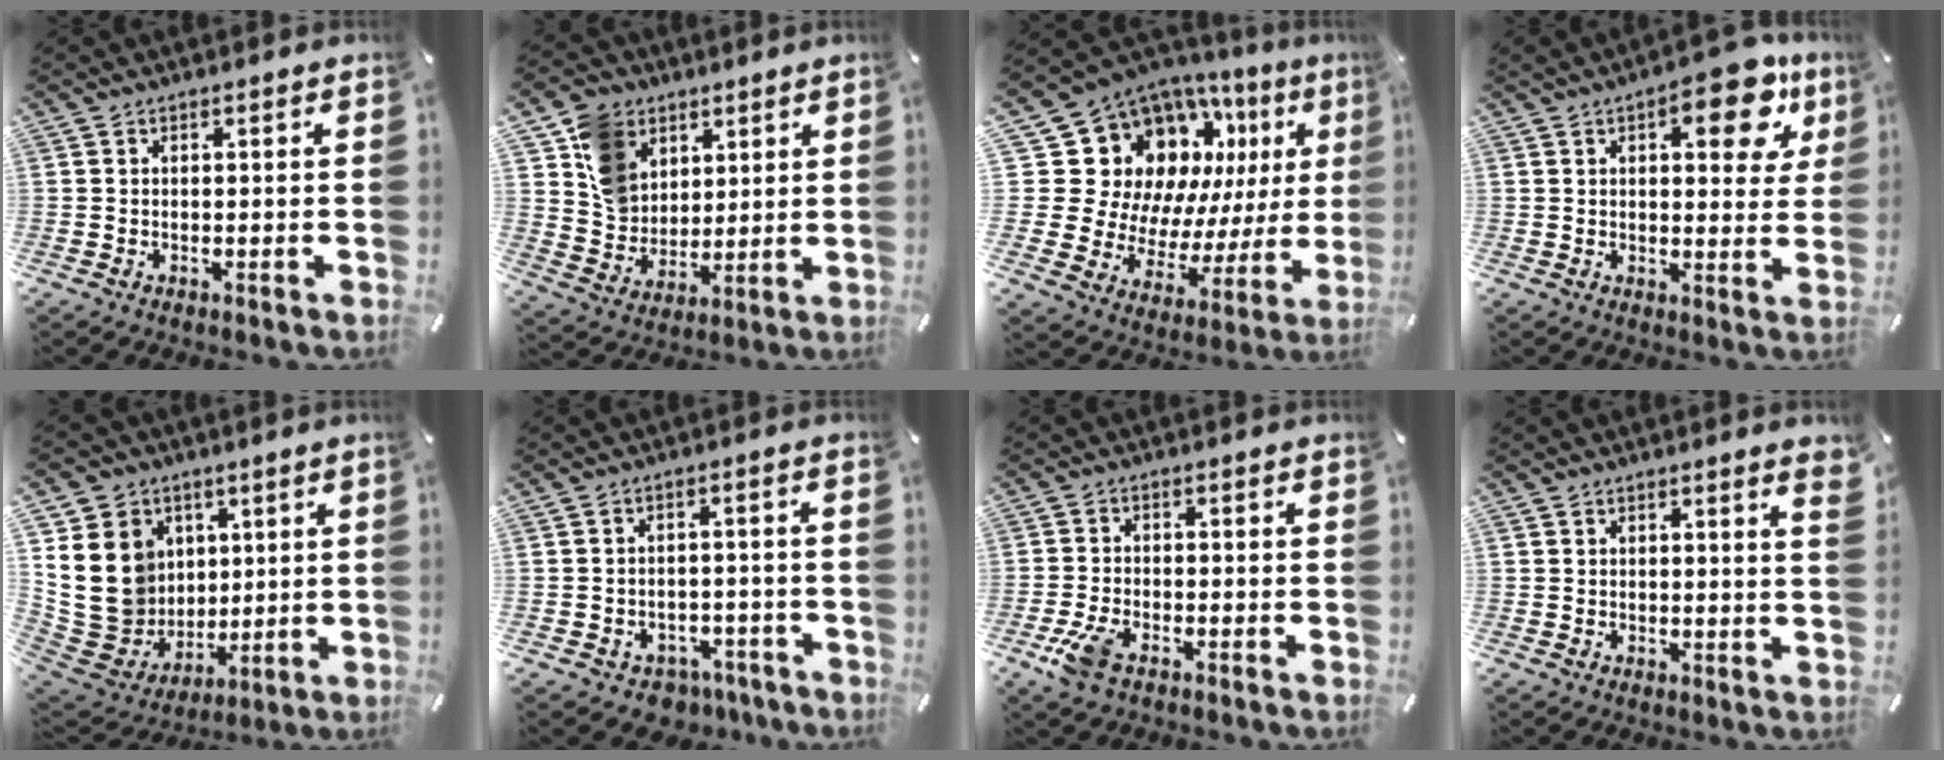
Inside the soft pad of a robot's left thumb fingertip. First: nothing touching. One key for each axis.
{"total": 11.1, "fx": 4.9, "fy": 9.4, "fz": 3.3, "tx": -0.064, "ty": -0.013, "tz": 0.099}
{"total": 18.8, "fx": 10.4, "fy": 13.7, "fz": 7.5, "tx": -0.109, "ty": -0.108, "tz": 0.220}
{"total": 14.0, "fx": 6.3, "fy": 6.4, "fz": 10.7, "tx": -0.127, "ty": -0.024, "tz": 0.100}
{"total": 18.6, "fx": 3.1, "fy": 16.7, "fz": 7.7, "tx": -0.159, "ty": -0.021, "tz": 0.071}
{"total": 4.2, "fx": -2.5, "fy": 3.3, "fz": 1.0, "tx": -0.016, "ty": 0.018, "tz": -0.044}
{"total": 5.9, "fx": -3.3, "fy": 2.7, "fz": 4.1, "tx": -0.103, "ty": -0.001, "tz": -0.064}
{"total": 2.4, "fx": 1.6, "fy": 0.3, "fz": 1.7, "tx": -0.020, "ty": -0.004, "tz": 0.026}